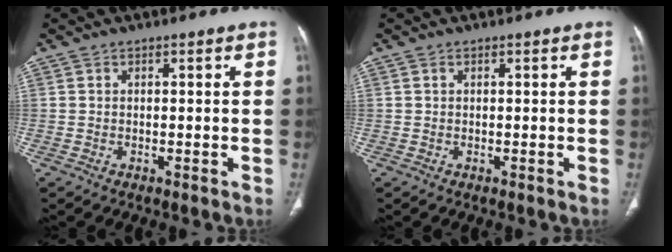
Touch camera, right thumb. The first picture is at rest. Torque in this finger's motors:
{"motor_torque": [0.28, 0.16, -0.37, -0.03, -0.02]}